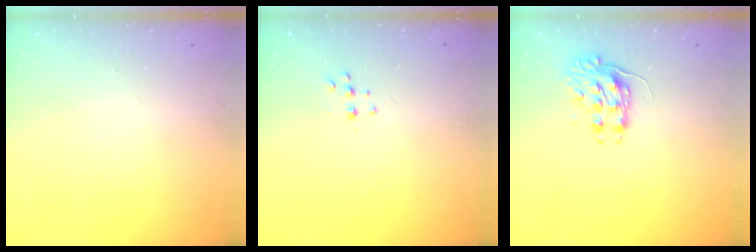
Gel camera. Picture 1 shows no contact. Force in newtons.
{"total": 5.1, "press": 5.0, "slide": 0.8}
{"total": 8.2, "press": 8.2, "slide": 0.3}